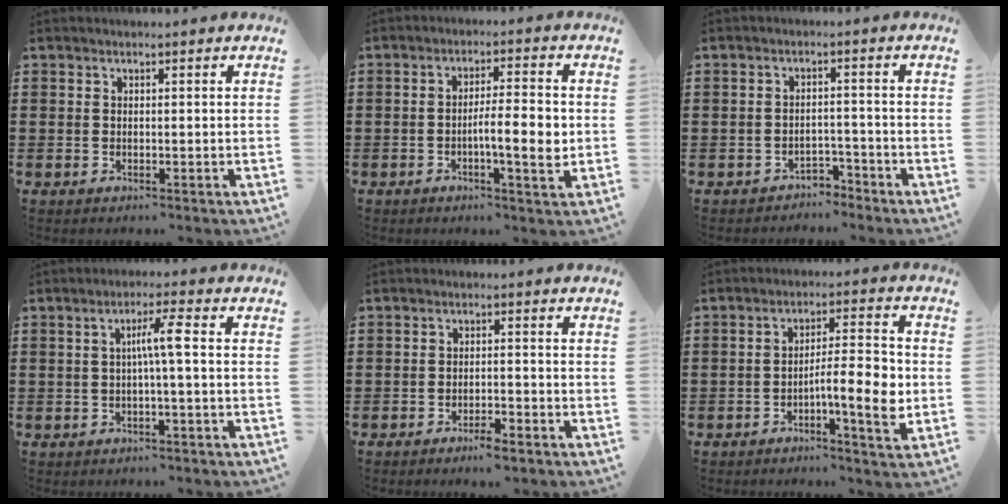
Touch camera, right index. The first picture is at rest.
{"total": 6.9, "force": [-1.0, 1.3, 6.8], "torque": [-0.101, -0.002, -0.023]}
{"total": 2.7, "force": [-2.6, 0.6, 0.0], "torque": [-0.009, 0.001, -0.056]}
{"total": 4.2, "force": [-0.1, 0.0, 4.2], "torque": [-0.081, 0.002, -0.009]}
{"total": 2.3, "force": [-2.0, 0.2, 1.0], "torque": [-0.020, 0.002, -0.039]}
{"total": 8.3, "force": [-2.1, 1.7, 7.8], "torque": [-0.115, -0.004, -0.039]}